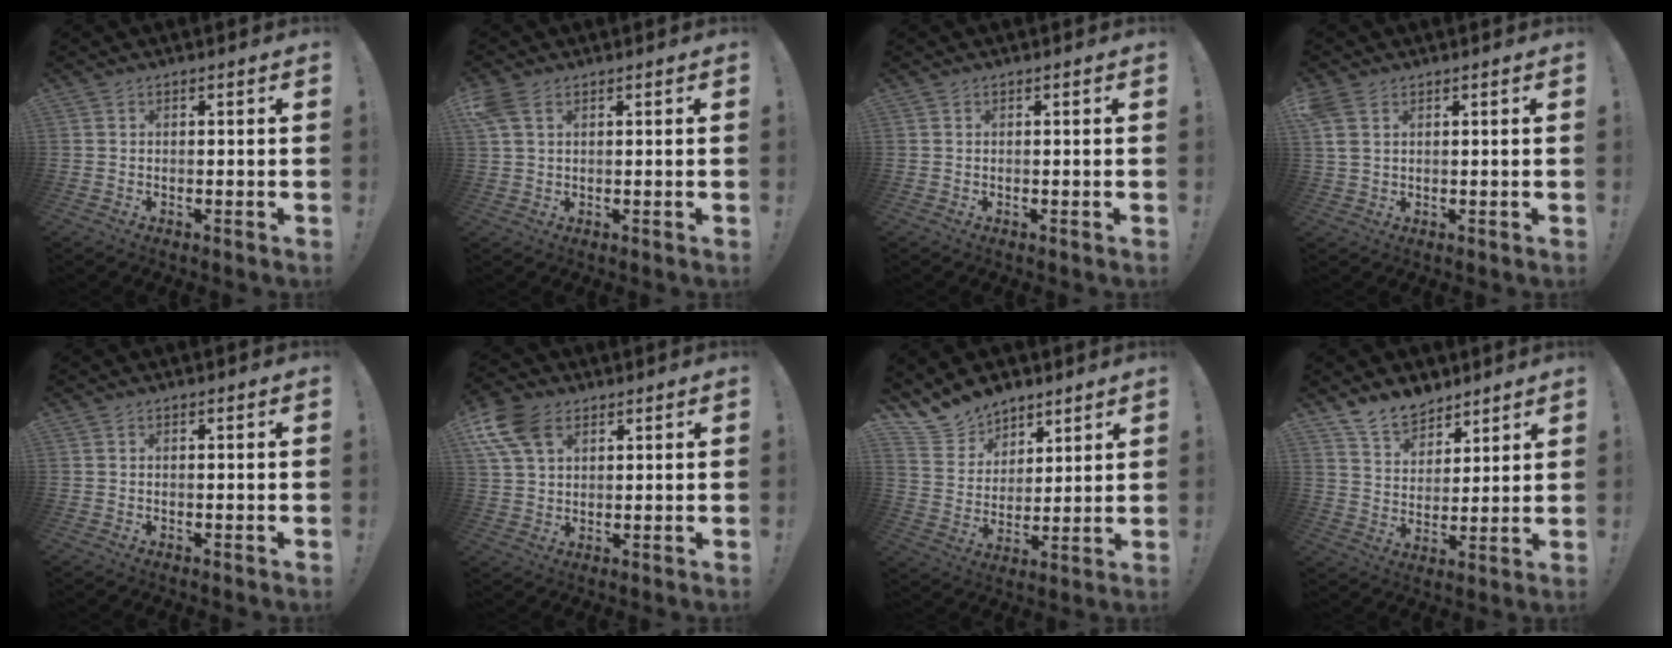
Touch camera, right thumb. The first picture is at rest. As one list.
[{"total": 4.8, "force": [2.1, 2.8, 3.3], "torque": [-0.072, 0.002, 0.043]}, {"total": 0.0}, {"total": 4.2, "force": [2.0, 2.5, 2.8], "torque": [-0.058, -0.003, 0.038]}, {"total": 0.0}, {"total": 11.9, "force": [5.3, 7.7, 7.2], "torque": [-0.143, -0.017, 0.102]}, {"total": 11.2, "force": [9.4, 6.1, 0.8], "torque": [-0.028, -0.080, 0.185]}, {"total": 10.3, "force": [8.4, 5.4, 2.4], "torque": [-0.046, -0.061, 0.165]}]